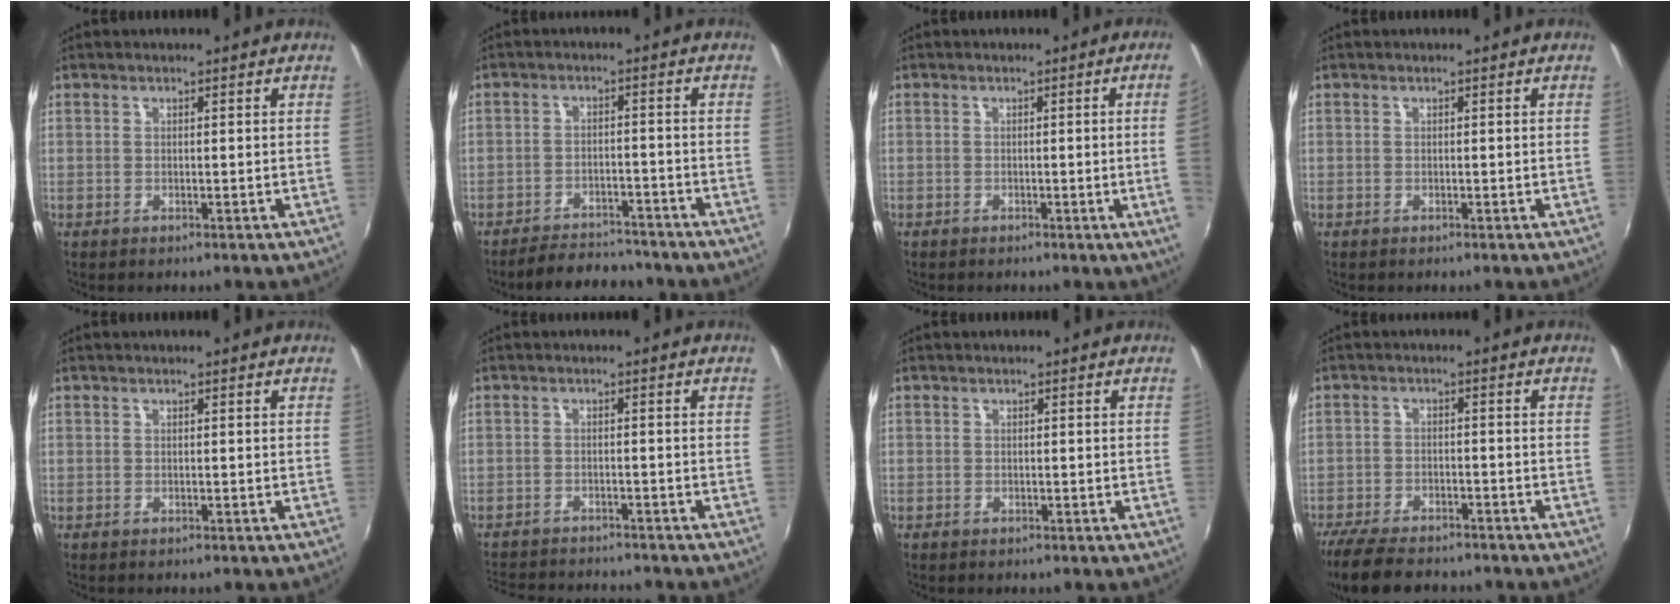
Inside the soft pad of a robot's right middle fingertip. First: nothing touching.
{"total": 7.7, "force": [-7.1, 2.5, 1.9], "torque": [-0.058, 0.007, -0.099]}
{"total": 3.9, "force": [-0.1, -2.0, 3.4], "torque": [-0.055, -0.010, 0.006]}
{"total": 0.0}
{"total": 0.0}
{"total": 10.9, "force": [-10.0, 2.4, 3.6], "torque": [-0.093, -0.009, -0.154]}
{"total": 0.0}
{"total": 12.6, "force": [-10.6, 3.9, 5.7], "torque": [-0.134, -0.030, -0.177]}